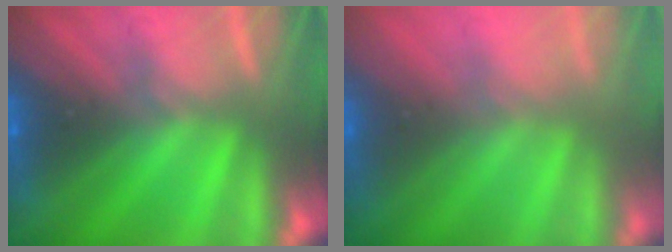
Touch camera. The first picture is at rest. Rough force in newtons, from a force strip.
{"total": 2.9}